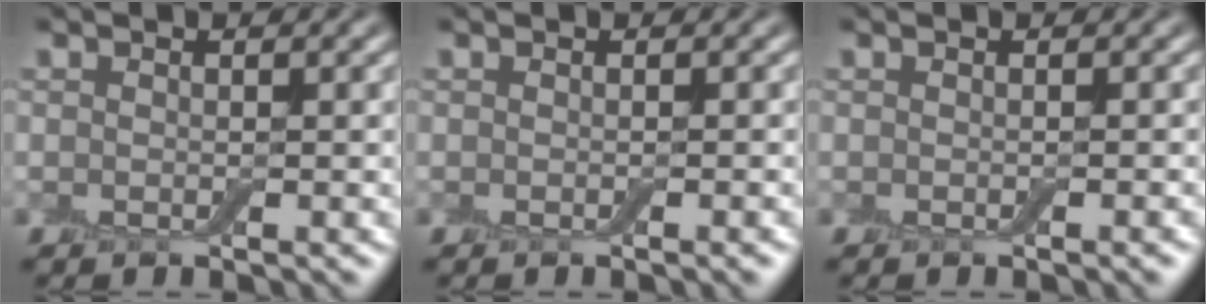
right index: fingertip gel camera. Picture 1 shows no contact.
{"total": 0.7, "force": [-0.3, 0.1, 0.6], "torque": [-0.006, 0.001, -0.005]}
{"total": 0.6, "force": [-0.3, 0.0, 0.6], "torque": [-0.006, 0.002, -0.004]}